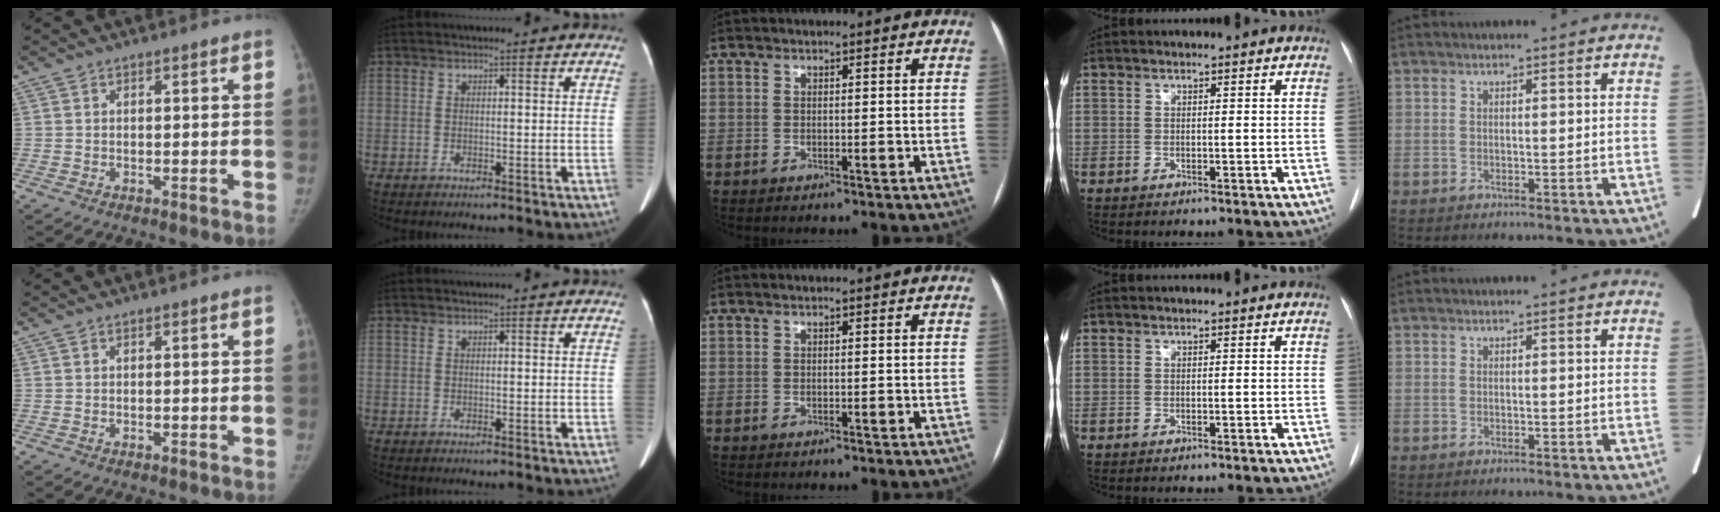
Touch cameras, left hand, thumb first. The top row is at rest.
{}